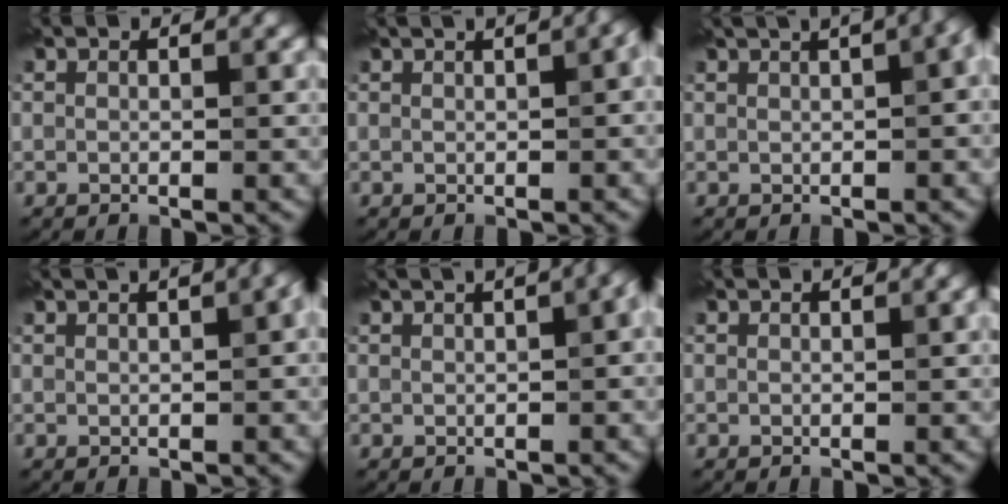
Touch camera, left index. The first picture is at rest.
{"total": 2.4, "force": [1.1, 0.6, 2.0], "torque": [-0.026, 0.010, 0.018]}
{"total": 8.8, "force": [3.7, 3.8, 7.0], "torque": [-0.070, 0.052, 0.036]}
{"total": 3.5, "force": [1.6, 1.1, 3.0], "torque": [-0.034, 0.016, 0.024]}
{"total": 5.2, "force": [2.1, 2.0, 4.4], "torque": [-0.039, 0.023, 0.026]}
{"total": 0.0}